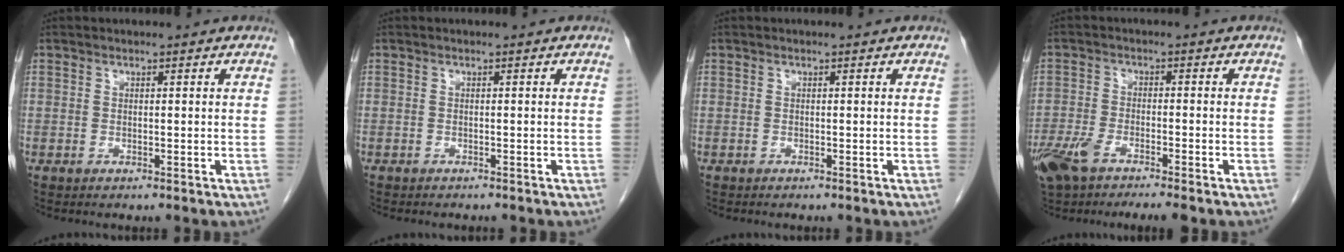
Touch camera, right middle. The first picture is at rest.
{"total": 2.9, "force": [-2.6, 0.9, 1.1], "torque": [-0.018, -0.005, -0.028]}
{"total": 0.7, "force": [-0.6, 0.1, 0.3], "torque": [-0.007, -0.001, -0.009]}
{"total": 9.4, "force": [-6.8, 2.2, 6.1], "torque": [-0.114, -0.008, -0.115]}